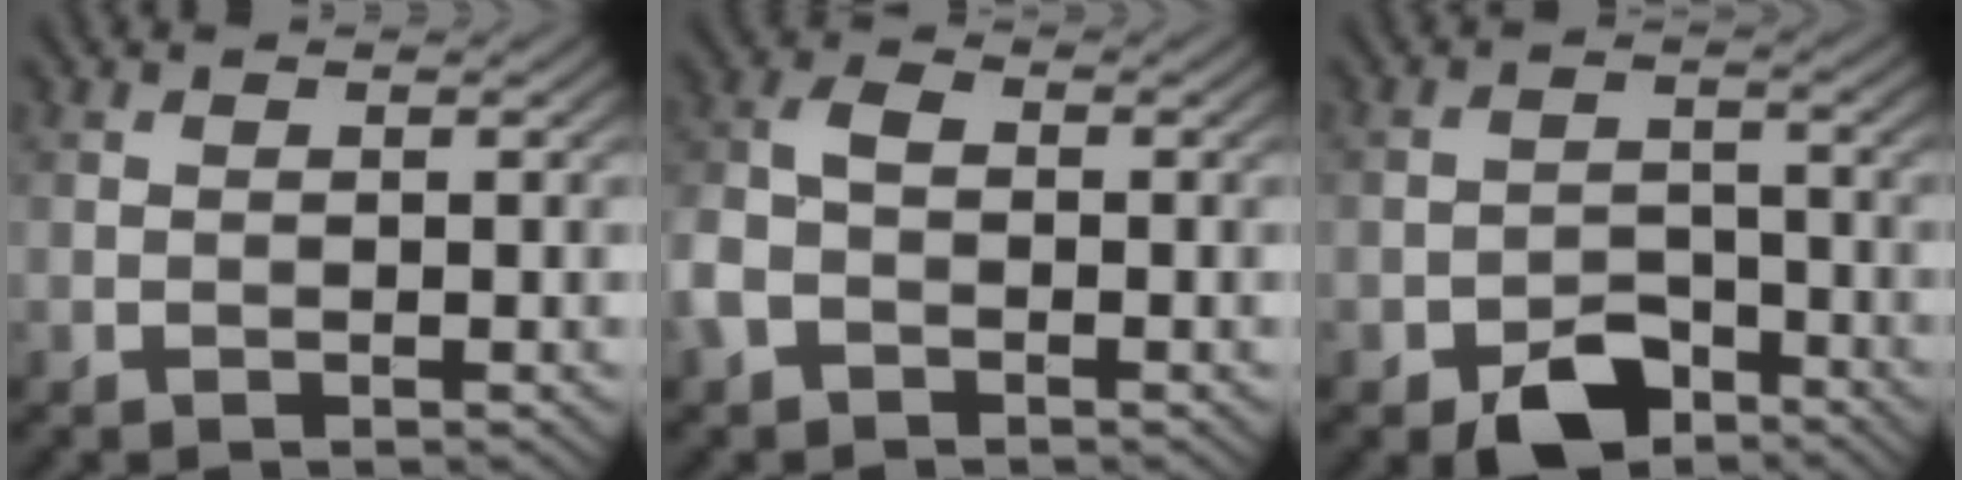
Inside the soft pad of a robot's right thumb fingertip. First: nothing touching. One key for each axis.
{"total": 4.9, "fx": -1.9, "fy": 3.2, "fz": 3.2, "tx": -0.084, "ty": 0.005, "tz": -0.052}
{"total": 5.9, "fx": -4.1, "fy": 3.2, "fz": 2.8, "tx": -0.046, "ty": -0.001, "tz": -0.078}